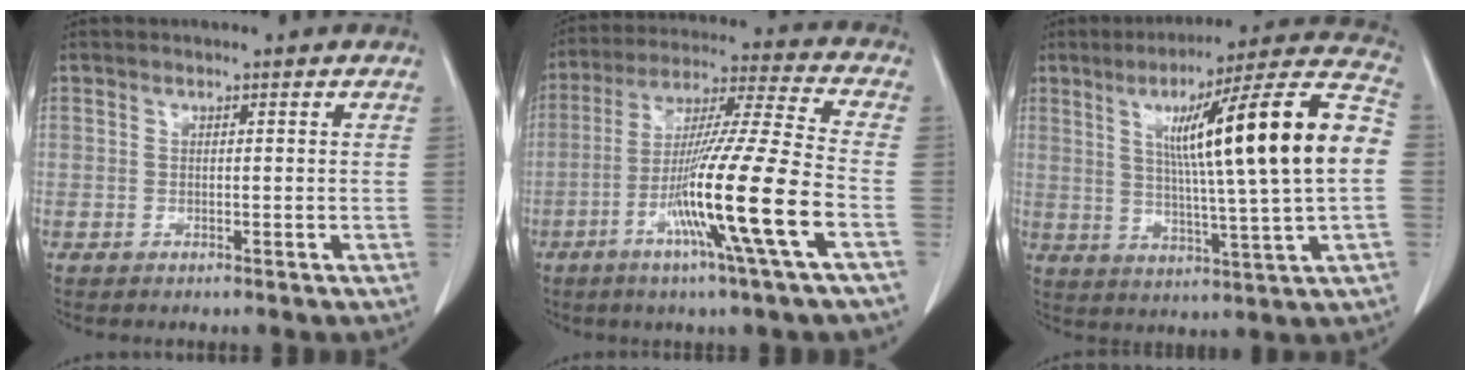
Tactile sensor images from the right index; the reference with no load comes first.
{"total": 16.9, "force": [-6.1, -1.8, 15.7], "torque": [-0.292, -0.017, -0.113]}
{"total": 21.5, "force": [2.8, 0.0, 21.3], "torque": [-0.312, 0.023, 0.033]}